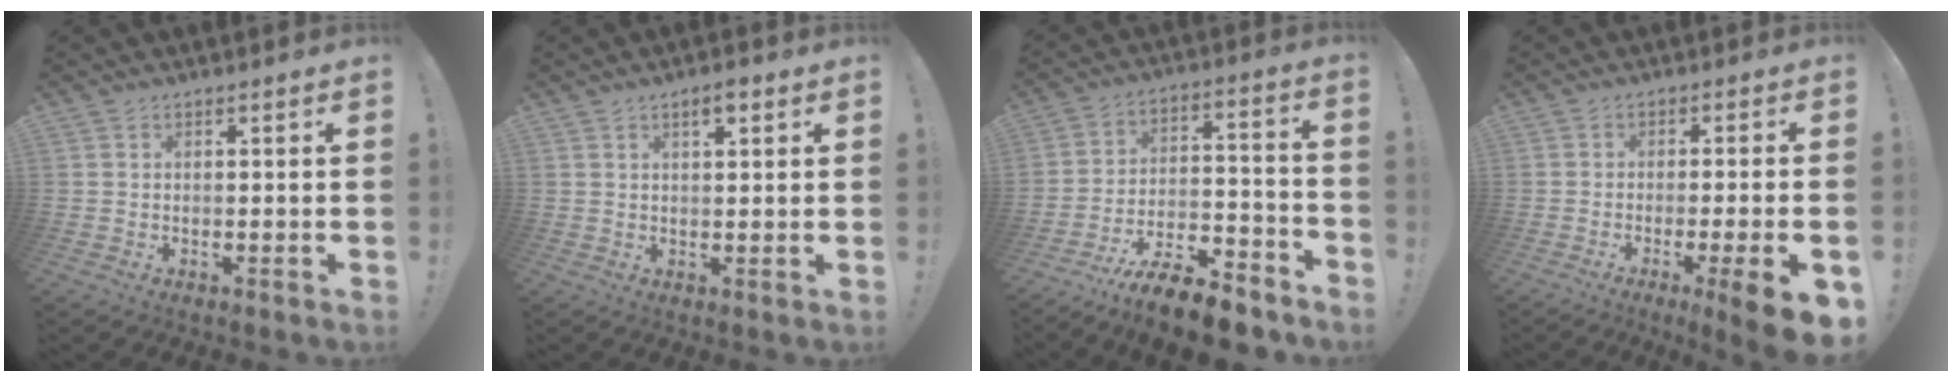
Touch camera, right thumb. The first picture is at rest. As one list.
[{"total": 3.3, "force": [1.8, 1.1, 2.5], "torque": [-0.025, -0.009, 0.025]}, {"total": 13.8, "force": [-11.3, 3.7, 7.1], "torque": [-0.095, 0.069, -0.196]}, {"total": 9.7, "force": [-3.6, 0.2, 9.0], "torque": [-0.128, 0.004, -0.049]}]